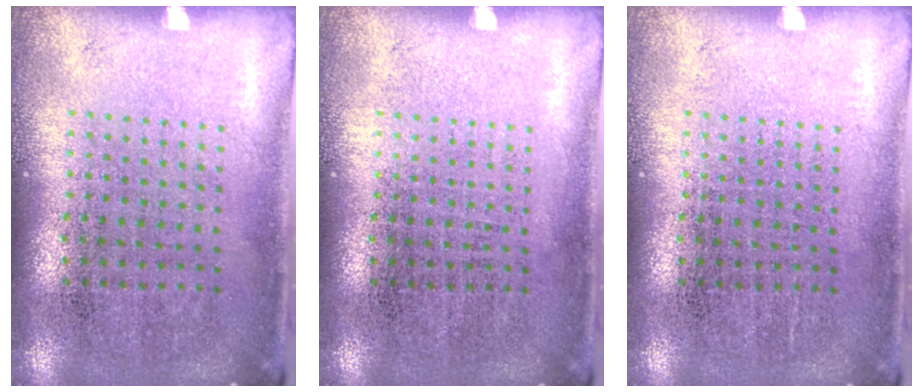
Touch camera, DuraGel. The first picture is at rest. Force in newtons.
{"total": 0.0}
{"total": 0.0}